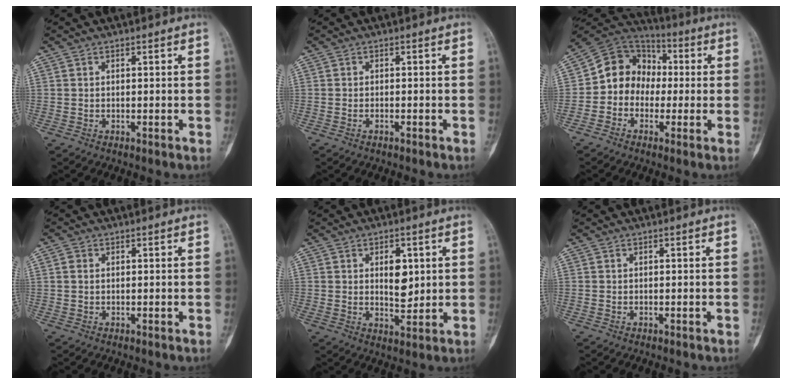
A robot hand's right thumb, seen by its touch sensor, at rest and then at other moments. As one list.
[{"total": 0.6, "force": [-0.4, 0.2, 0.4], "torque": [-0.011, 0.005, -0.007]}, {"total": 11.9, "force": [-0.5, 10.2, 6.1], "torque": [-0.060, 0.037, -0.025]}, {"total": 1.1, "force": [0.2, 0.9, 0.6], "torque": [-0.010, 0.002, 0.003]}, {"total": 6.4, "force": [1.6, 3.5, 5.1], "torque": [-0.057, -0.012, 0.029]}, {"total": 0.0}]